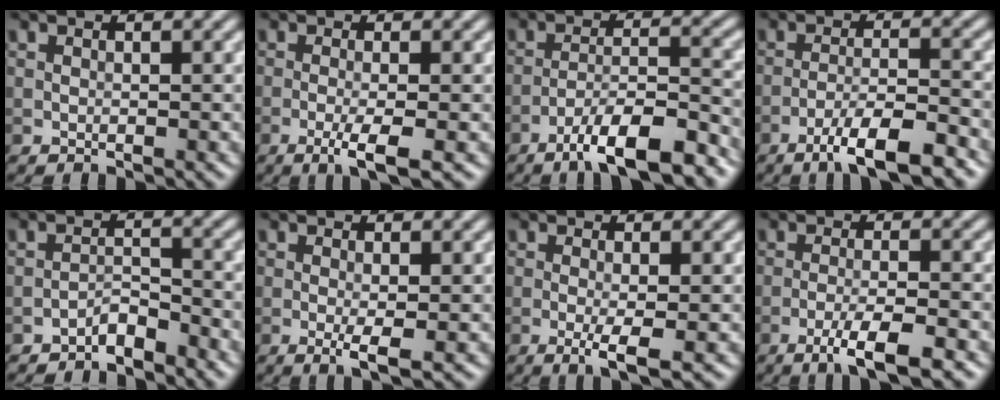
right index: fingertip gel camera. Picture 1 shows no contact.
{"total": 3.2, "force": [-1.3, 0.5, 2.9], "torque": [-0.049, 0.002, -0.029]}
{"total": 8.9, "force": [-6.4, 1.8, 5.8], "torque": [-0.092, 0.009, -0.107]}
{"total": 6.1, "force": [-4.2, 1.0, 4.3], "torque": [-0.070, 0.003, -0.074]}
{"total": 2.1, "force": [-1.9, 0.5, 0.7], "torque": [-0.011, 0.011, -0.037]}
{"total": 2.1, "force": [-0.5, 0.2, 2.1], "torque": [-0.039, -0.006, -0.009]}
{"total": 2.7, "force": [-0.8, 0.3, 2.5], "torque": [-0.048, -0.004, -0.016]}
{"total": 4.2, "force": [-2.6, 0.5, 3.2], "torque": [-0.056, 0.002, -0.053]}